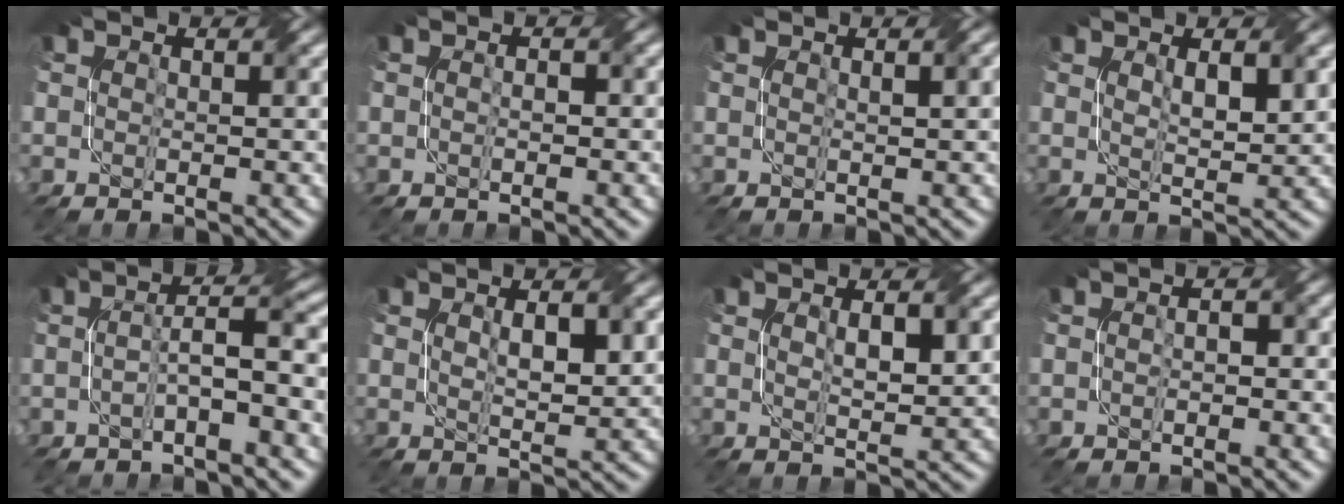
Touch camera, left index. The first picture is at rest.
{"total": 0.6, "force": [-0.2, 0.2, 0.5], "torque": [-0.014, 0.002, -0.004]}
{"total": 1.9, "force": [0.7, 0.6, 1.7], "torque": [-0.016, 0.006, 0.005]}
{"total": 2.1, "force": [0.9, 0.6, 1.8], "torque": [-0.036, -0.002, 0.022]}
{"total": 4.2, "force": [-0.9, 0.5, 4.1], "torque": [-0.074, 0.020, -0.020]}
{"total": 3.0, "force": [0.8, 0.9, 2.7], "torque": [-0.053, 0.001, 0.019]}
{"total": 2.6, "force": [0.7, 0.7, 2.4], "torque": [-0.047, 0.001, 0.018]}
{"total": 1.1, "force": [-0.4, 0.5, 0.9], "torque": [-0.020, 0.003, -0.010]}